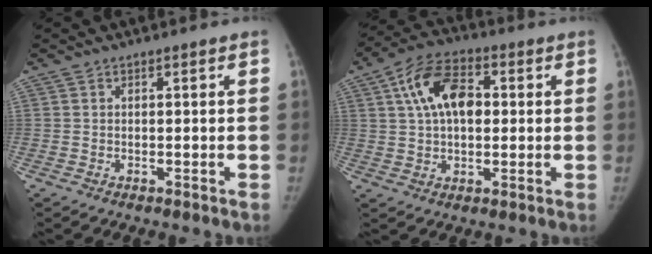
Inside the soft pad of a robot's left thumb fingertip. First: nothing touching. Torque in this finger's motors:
{"motor_torque": [0.32, 0.54, 0.38, 0.30, 0.21]}